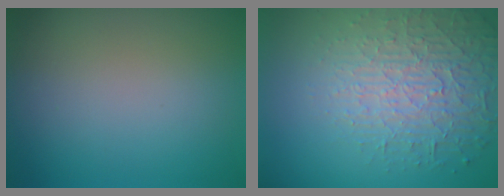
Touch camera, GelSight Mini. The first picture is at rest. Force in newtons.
{"total": 5.5, "press": 4.5, "slide": 3.2}